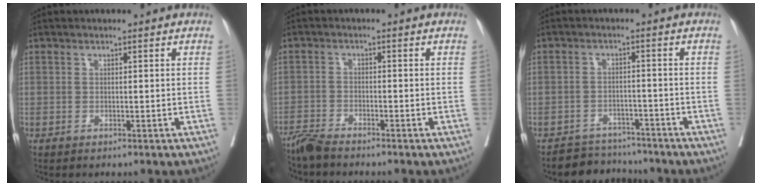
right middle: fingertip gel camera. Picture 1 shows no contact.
{"total": 3.4, "force": [-3.2, -0.1, 1.1], "torque": [-0.019, -0.012, -0.065]}
{"total": 4.6, "force": [-4.3, 1.4, -0.8], "torque": [0.020, 0.012, -0.068]}